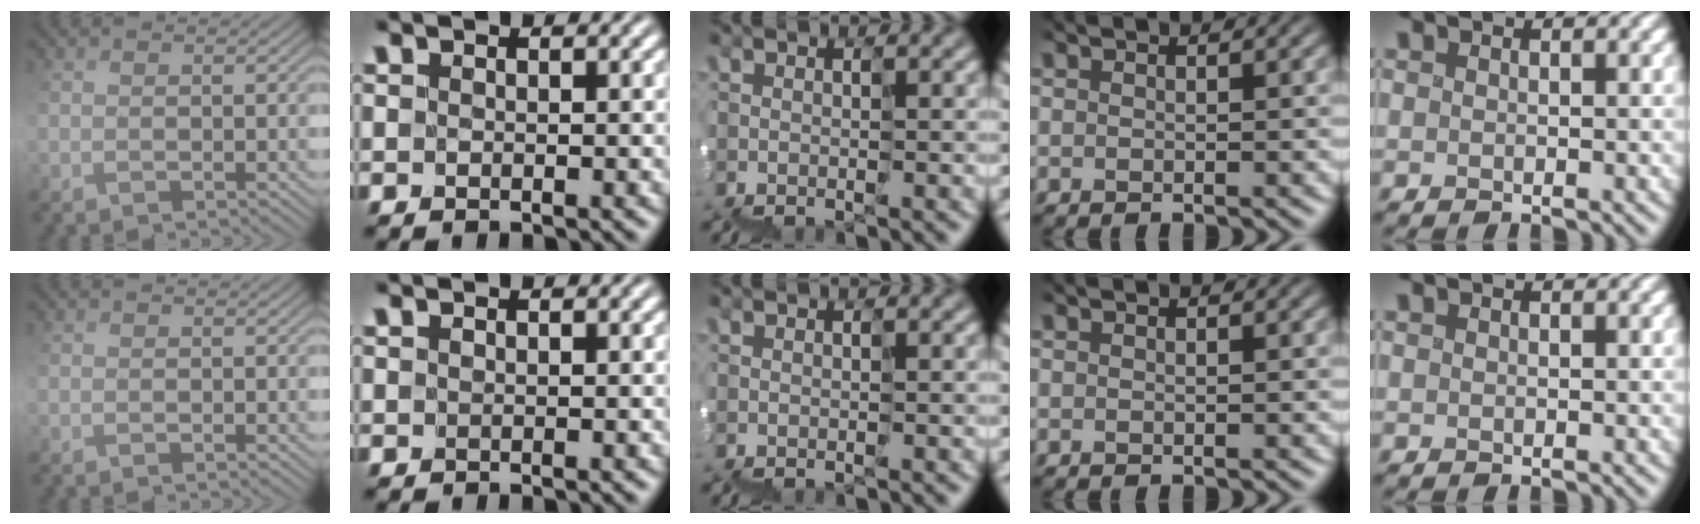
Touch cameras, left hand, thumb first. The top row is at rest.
{}